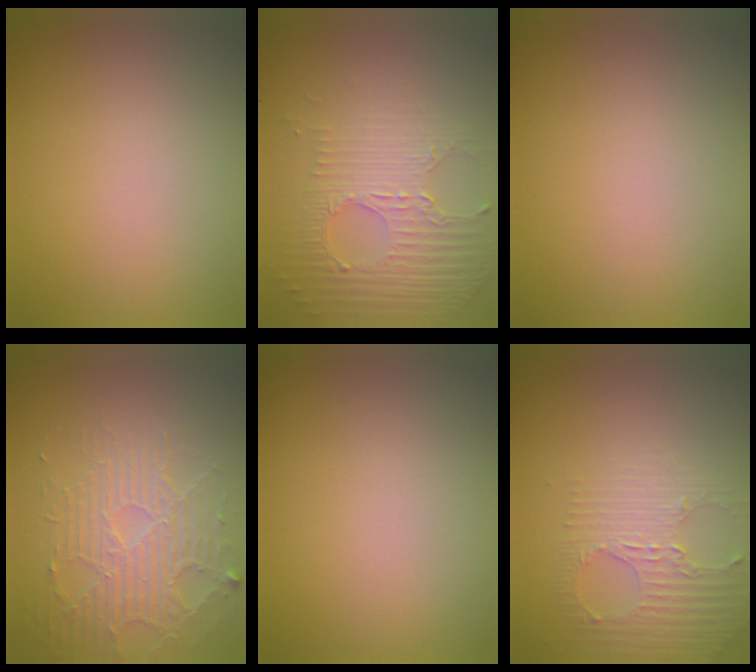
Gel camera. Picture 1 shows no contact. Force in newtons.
{"total": 5.0, "press": 3.2, "slide": 3.8}
{"total": 0.0}
{"total": 4.0, "press": 3.4, "slide": 2.1}
{"total": 0.0}
{"total": 2.8, "press": 2.5, "slide": 1.3}